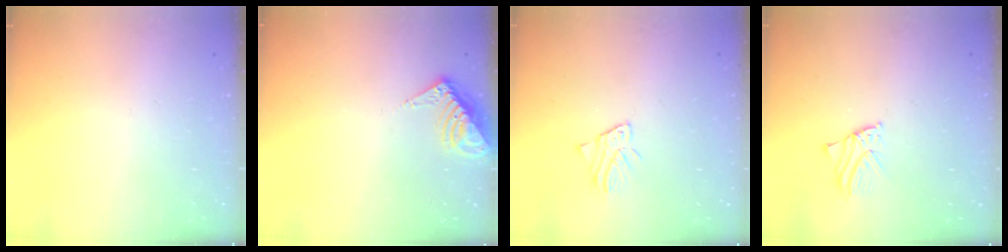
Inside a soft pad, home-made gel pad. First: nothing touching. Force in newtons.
{"total": 8.5, "press": 8.5, "slide": 0.7}
{"total": 2.5, "press": 2.5, "slide": 0.2}
{"total": 1.9, "press": 1.9, "slide": 0.1}